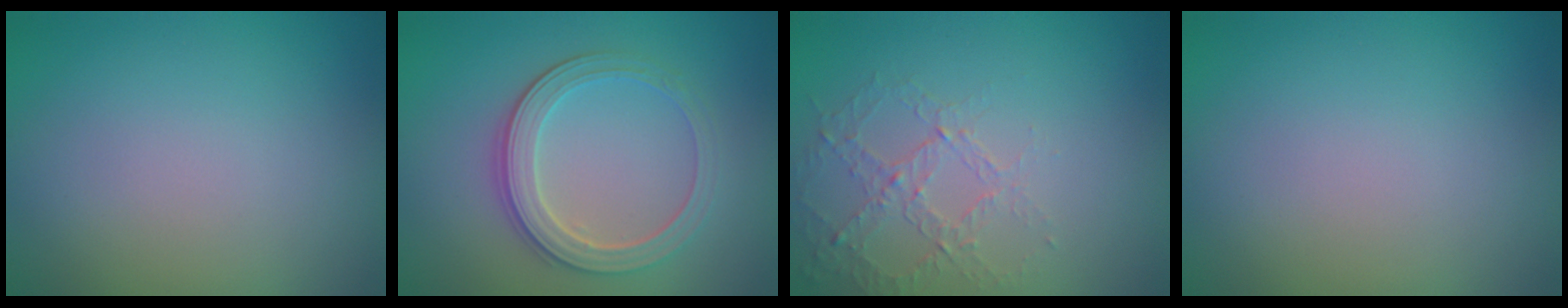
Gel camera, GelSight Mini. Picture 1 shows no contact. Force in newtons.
{"total": 3.9, "press": 3.3, "slide": 2.0}
{"total": 1.6, "press": 1.1, "slide": 1.2}
{"total": 0.0}